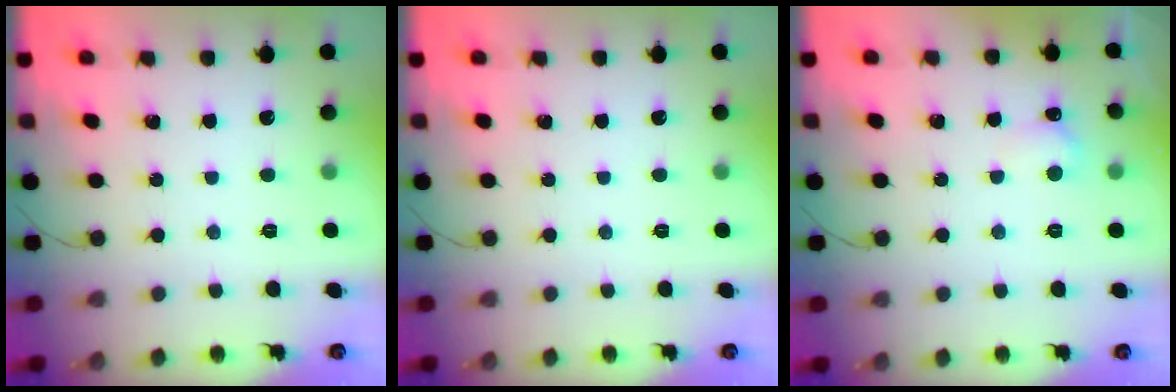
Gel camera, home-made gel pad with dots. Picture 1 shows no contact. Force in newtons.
{"total": 0.0}
{"total": 5.7, "press": 5.5, "slide": 1.7}